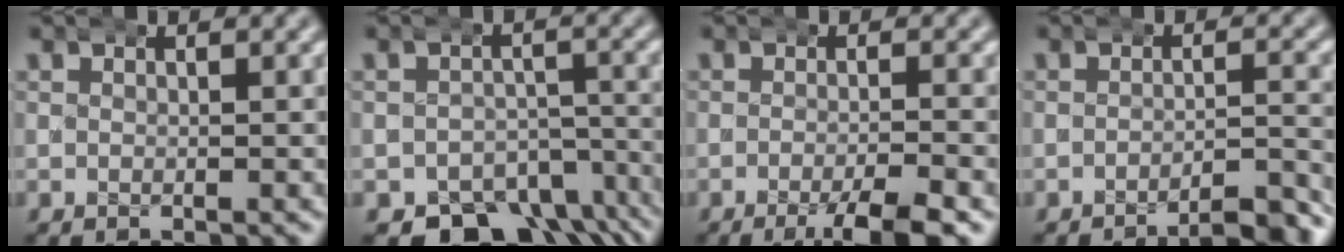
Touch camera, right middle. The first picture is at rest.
{"total": 9.5, "force": [-6.8, 5.5, 3.8], "torque": [-0.054, -0.034, -0.096]}
{"total": 4.6, "force": [-2.6, 0.7, 3.7], "torque": [-0.050, 0.000, -0.046]}
{"total": 4.5, "force": [-3.9, 0.5, 2.2], "torque": [-0.025, 0.003, -0.067]}